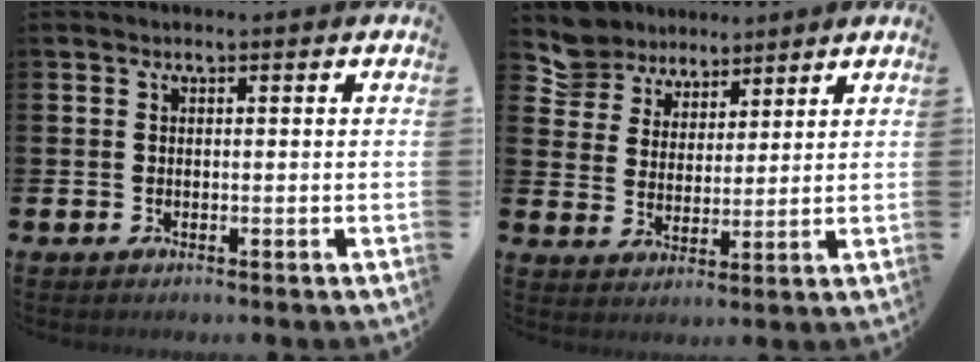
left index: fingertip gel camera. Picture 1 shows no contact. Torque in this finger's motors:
{"motor_torque": [0.42, -0.54, 0.09, -0.05]}